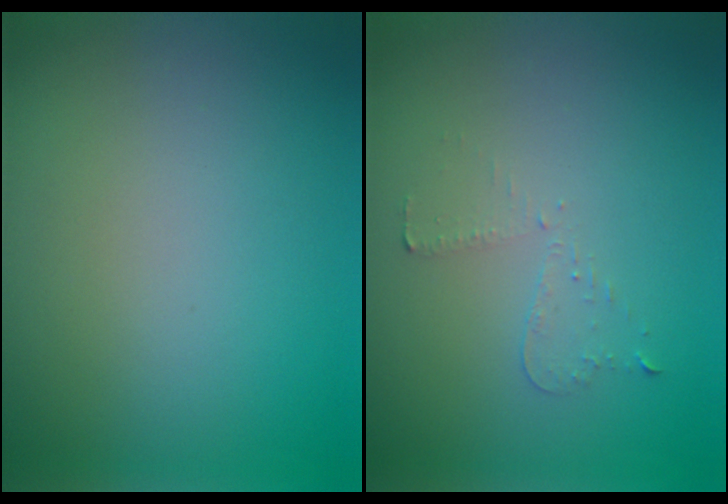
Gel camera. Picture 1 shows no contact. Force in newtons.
{"total": 0.9, "press": 0.8, "slide": 0.4}